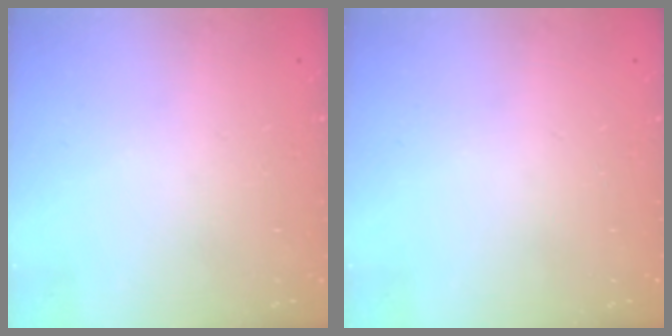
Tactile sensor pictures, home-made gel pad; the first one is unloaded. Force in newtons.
{"total": 0.0}